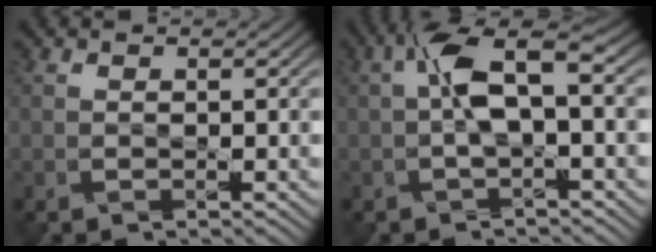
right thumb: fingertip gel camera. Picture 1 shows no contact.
{"total": 5.5, "force": [0.6, 1.7, 5.2], "torque": [-0.107, 0.017, 0.005]}